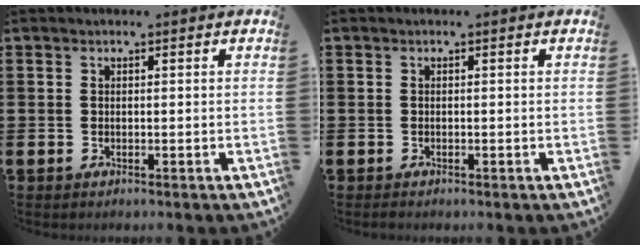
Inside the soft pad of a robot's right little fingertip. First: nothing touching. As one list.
[{"total": 0.0}]